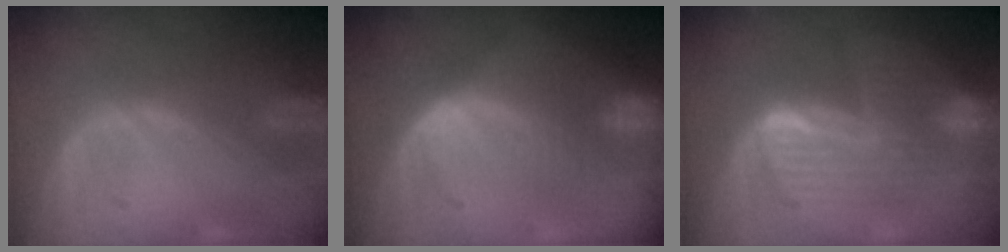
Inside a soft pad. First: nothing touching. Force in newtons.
{"total": 8.3, "press": 7.3, "slide": 4.0}
{"total": 8.0, "press": 8.0, "slide": 0.5}